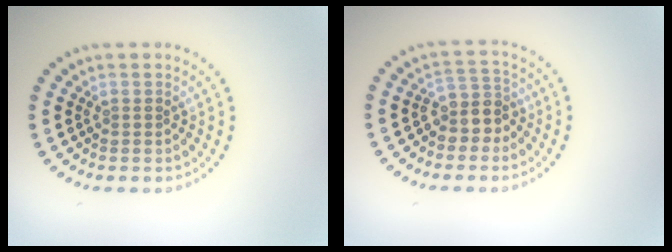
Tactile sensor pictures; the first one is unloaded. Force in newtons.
{"total": 2.8, "press": 2.3, "slide": 1.6}